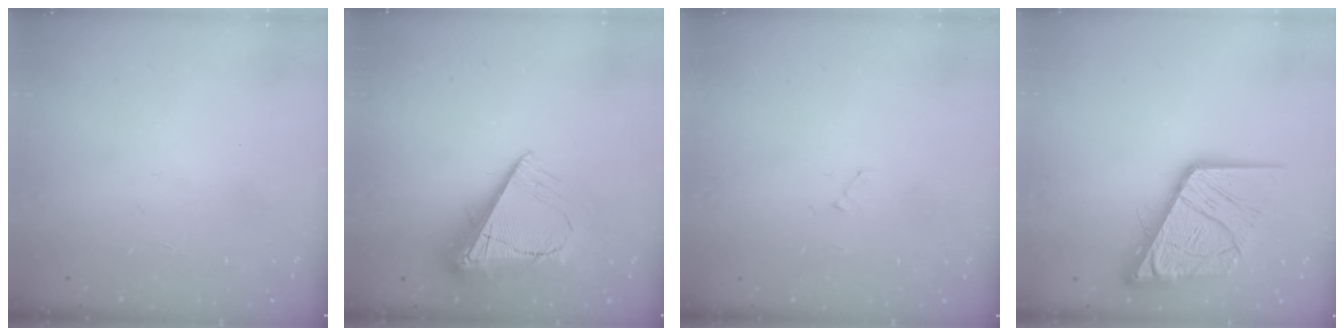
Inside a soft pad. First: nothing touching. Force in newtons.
{"total": 11.8, "press": 11.7, "slide": 1.5}
{"total": 4.2, "press": 4.2, "slide": 0.6}
{"total": 18.4, "press": 18.3, "slide": 2.2}